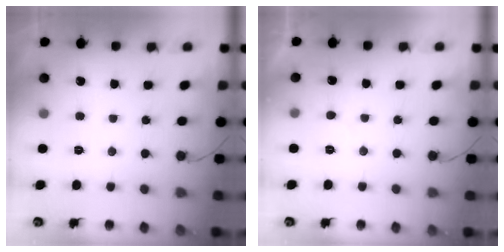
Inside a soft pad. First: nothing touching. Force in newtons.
{"total": 3.4, "press": 3.4, "slide": 0.3}